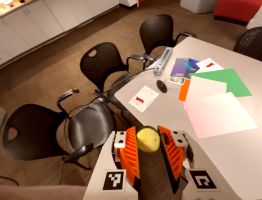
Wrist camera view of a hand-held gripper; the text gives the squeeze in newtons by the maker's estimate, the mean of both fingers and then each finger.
{"total": 6.3, "left": 6.0, "right": 6.6}